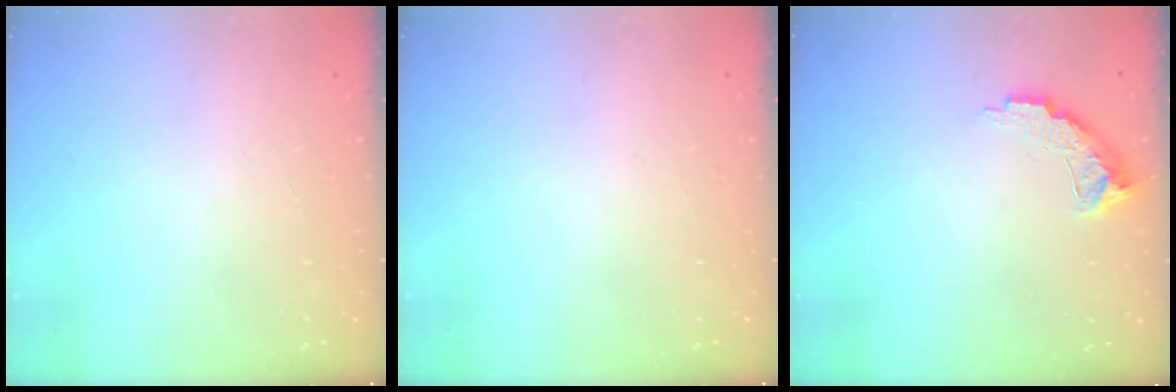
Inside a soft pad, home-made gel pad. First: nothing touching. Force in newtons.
{"total": 0.0}
{"total": 8.6, "press": 8.6, "slide": 0.4}